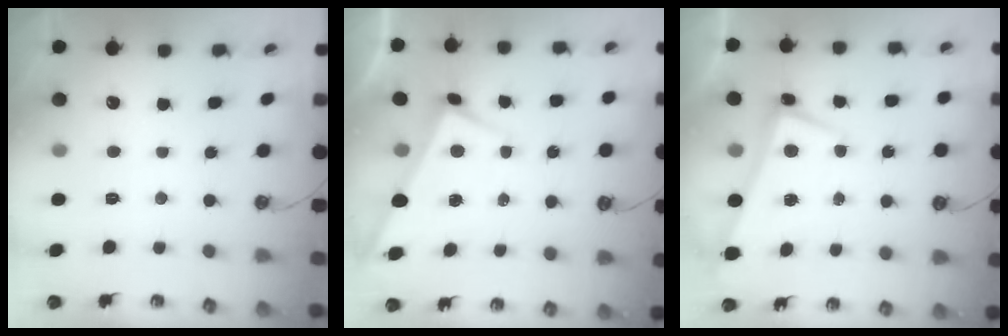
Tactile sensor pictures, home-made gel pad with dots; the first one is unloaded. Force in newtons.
{"total": 4.6, "press": 4.6, "slide": 0.1}
{"total": 1.2, "press": 0.9, "slide": 0.9}